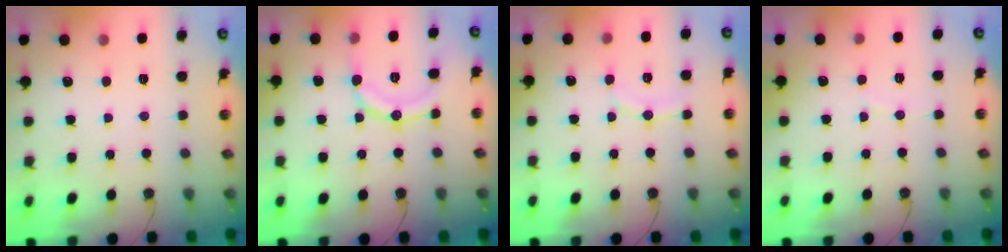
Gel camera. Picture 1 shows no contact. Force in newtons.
{"total": 11.4, "press": 11.3, "slide": 1.0}
{"total": 8.1, "press": 7.8, "slide": 2.1}
{"total": 3.4, "press": 3.4, "slide": 0.3}